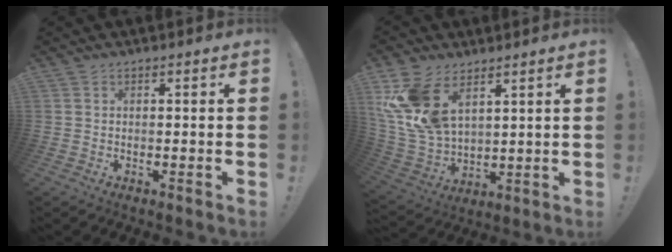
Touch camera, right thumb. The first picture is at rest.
{"total": 15.5, "force": [7.5, 9.5, 9.7], "torque": [-0.205, -0.045, 0.146]}